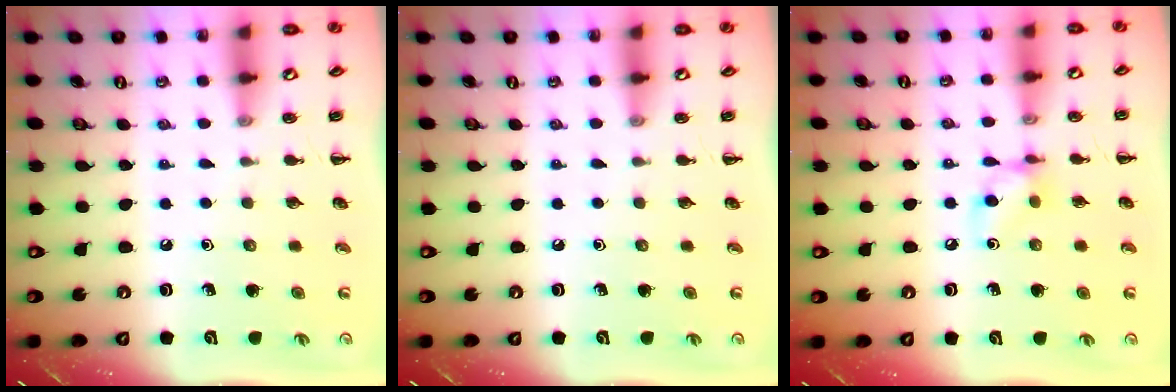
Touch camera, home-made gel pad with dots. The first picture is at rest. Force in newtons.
{"total": 0.0}
{"total": 7.4, "press": 7.4, "slide": 0.7}